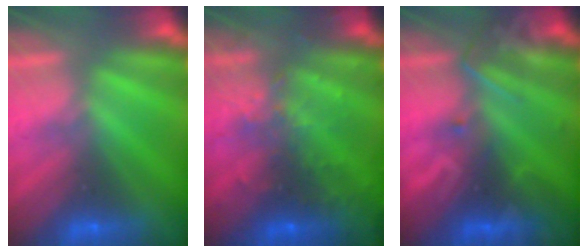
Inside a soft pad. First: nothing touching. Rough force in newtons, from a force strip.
{"total": 6.9}
{"total": 2.7}